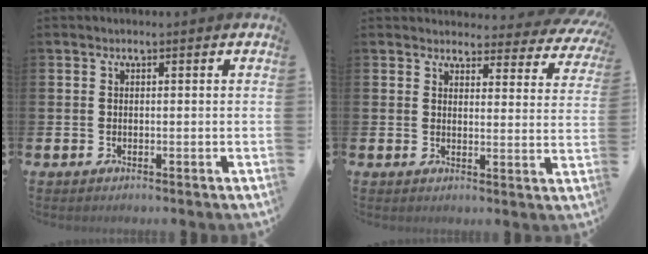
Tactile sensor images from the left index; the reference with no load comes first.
{"total": 3.4, "force": [3.1, 1.3, 0.3], "torque": [-0.012, -0.027, 0.050]}